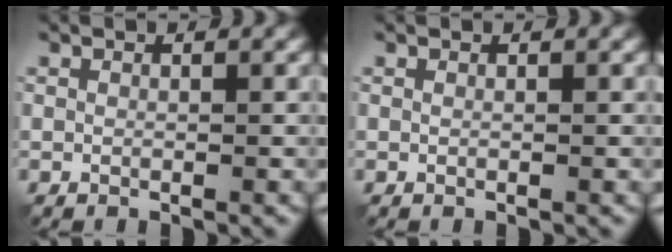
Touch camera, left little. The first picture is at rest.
{"total": 0.0}